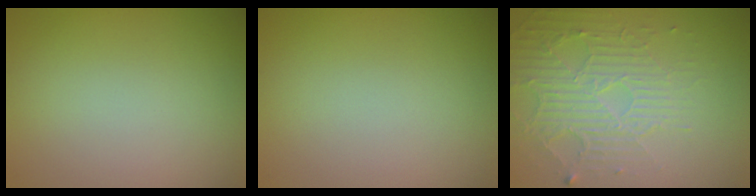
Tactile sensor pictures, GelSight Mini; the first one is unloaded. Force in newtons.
{"total": 0.0}
{"total": 4.7, "press": 3.3, "slide": 3.3}